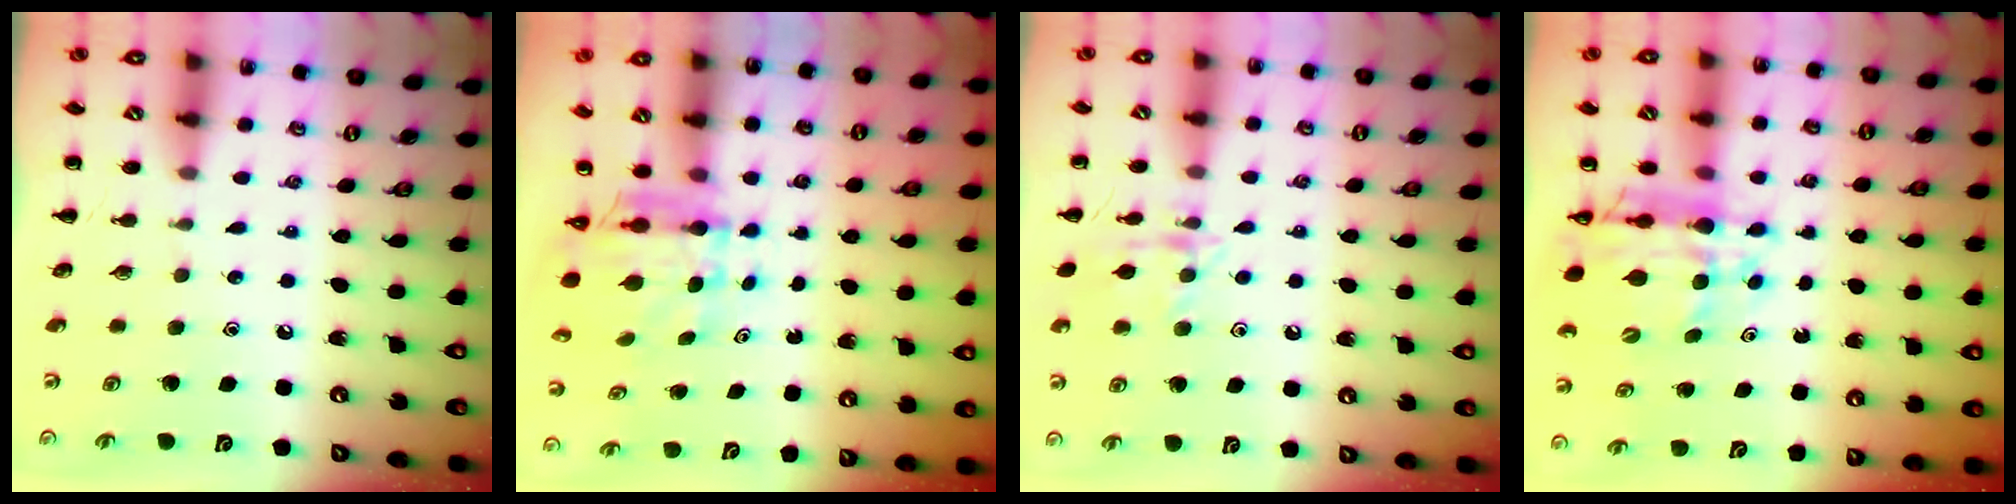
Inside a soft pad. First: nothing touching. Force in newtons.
{"total": 5.6, "press": 5.5, "slide": 0.7}
{"total": 10.9, "press": 10.9, "slide": 0.7}
{"total": 11.2, "press": 10.7, "slide": 3.3}